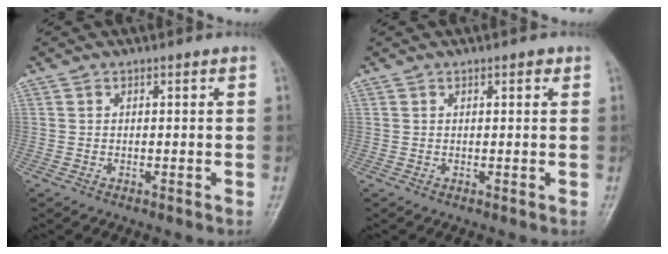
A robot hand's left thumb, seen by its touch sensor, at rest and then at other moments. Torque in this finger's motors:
{"motor_torque": [-0.41, 0.11, -0.51, -0.03, 0.02]}